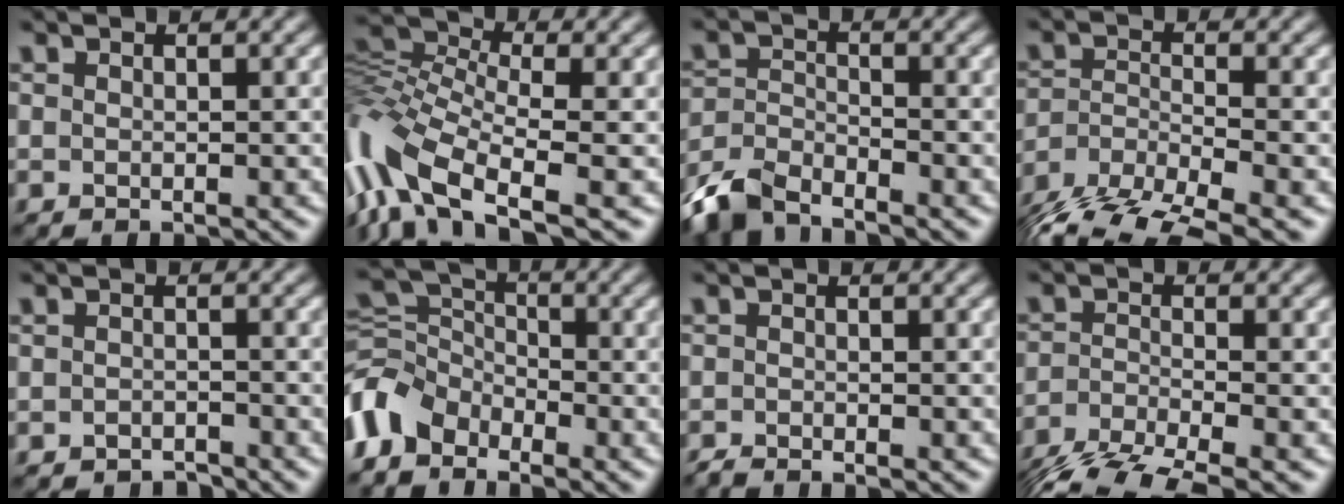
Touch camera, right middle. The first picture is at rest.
{"total": 10.5, "force": [-4.8, 4.8, 8.0], "torque": [-0.175, -0.003, -0.108]}
{"total": 4.8, "force": [-4.2, 1.5, 2.0], "torque": [-0.038, -0.006, -0.093]}
{"total": 8.2, "force": [-6.5, 2.5, 4.3], "torque": [-0.079, -0.017, -0.119]}
{"total": 1.2, "force": [-1.2, 0.4, 0.1], "torque": [0.000, 0.004, -0.020]}
{"total": 5.6, "force": [-3.9, 3.4, 2.2], "torque": [-0.052, 0.003, -0.095]}
{"total": 1.1, "force": [-1.1, 0.0, 0.3], "torque": [-0.001, -0.007, -0.025]}
{"total": 6.6, "force": [-5.2, 1.6, 3.7], "torque": [-0.070, -0.014, -0.100]}